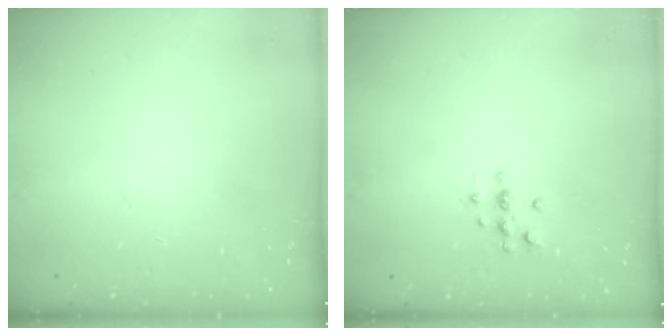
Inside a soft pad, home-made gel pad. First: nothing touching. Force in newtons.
{"total": 4.9, "press": 4.9, "slide": 0.5}